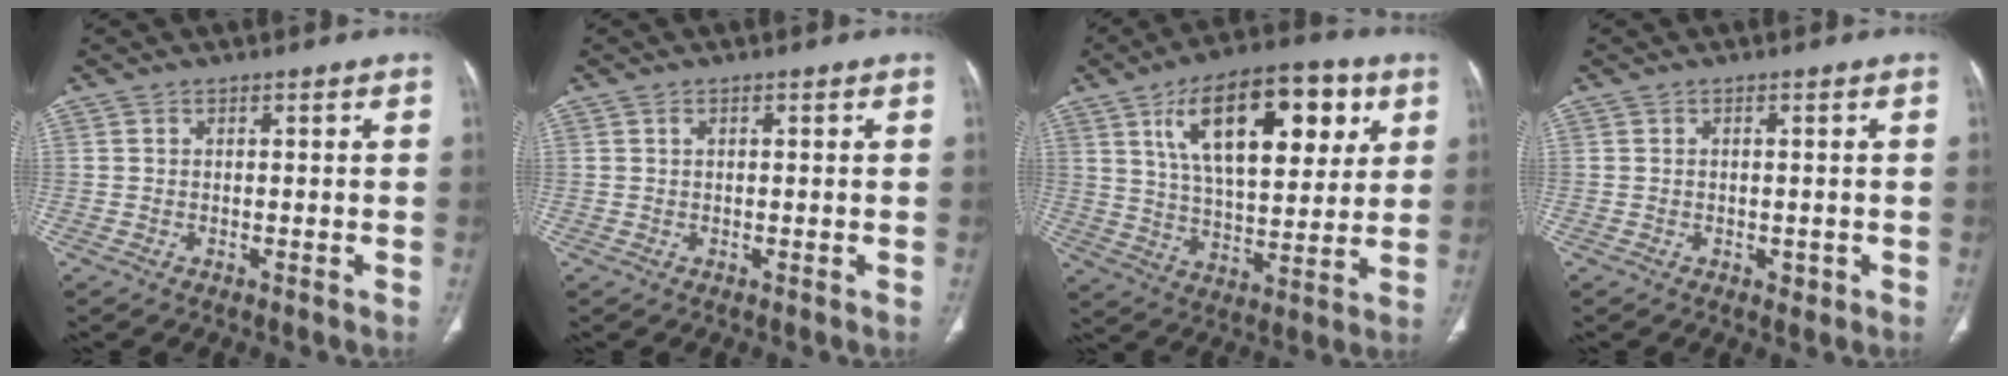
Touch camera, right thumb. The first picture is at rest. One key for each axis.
{"total": 0.7, "fx": 0.3, "fy": 0.3, "fz": 0.5, "tx": -0.011, "ty": 0.004, "tz": 0.007}
{"total": 22.5, "fx": 9.0, "fy": 10.5, "fz": 17.8, "tx": -0.248, "ty": -0.017, "tz": 0.149}
{"total": 1.2, "fx": -0.3, "fy": 0.9, "fz": 0.7, "tx": -0.004, "ty": 0.000, "tz": 0.000}